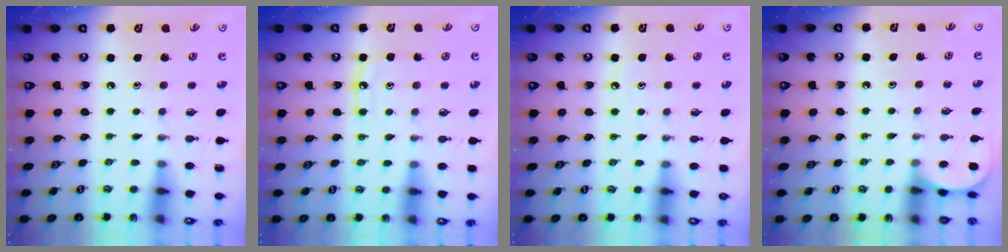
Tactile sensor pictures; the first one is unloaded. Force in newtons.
{"total": 6.1, "press": 6.1, "slide": 0.5}
{"total": 5.3, "press": 5.2, "slide": 0.7}
{"total": 0.7, "press": 0.7, "slide": 0.1}